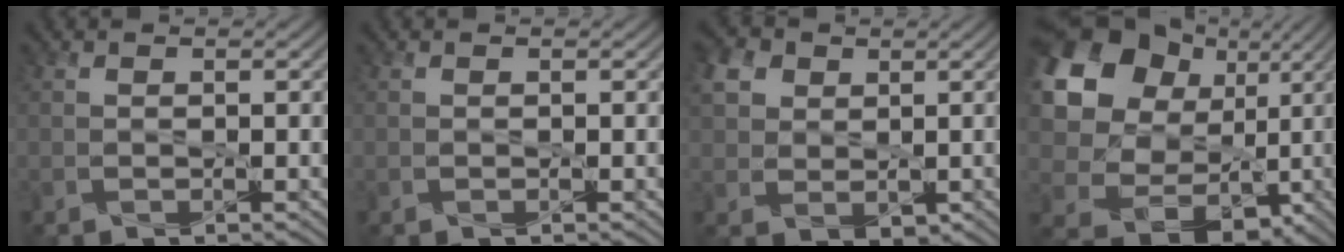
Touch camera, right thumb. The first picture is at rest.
{"total": 0.0}
{"total": 6.4, "force": [2.0, 5.2, 3.2], "torque": [-0.093, 0.010, 0.039]}
{"total": 16.2, "force": [3.9, 13.1, 8.6], "torque": [-0.198, 0.010, 0.072]}